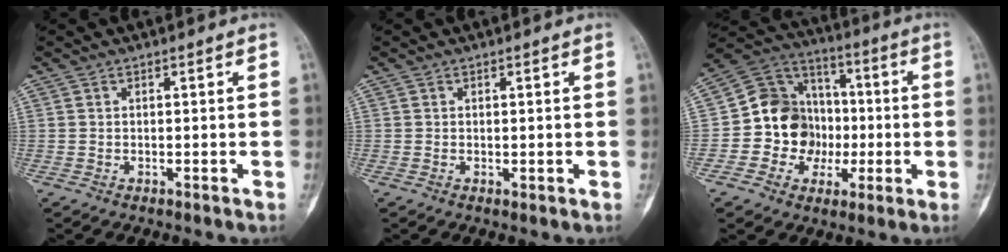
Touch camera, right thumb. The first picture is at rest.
{"total": 0.5, "force": [0.1, 0.3, 0.4], "torque": [-0.008, -0.002, 0.002]}
{"total": 15.1, "force": [-1.4, 13.4, 6.9], "torque": [-0.059, 0.037, -0.024]}